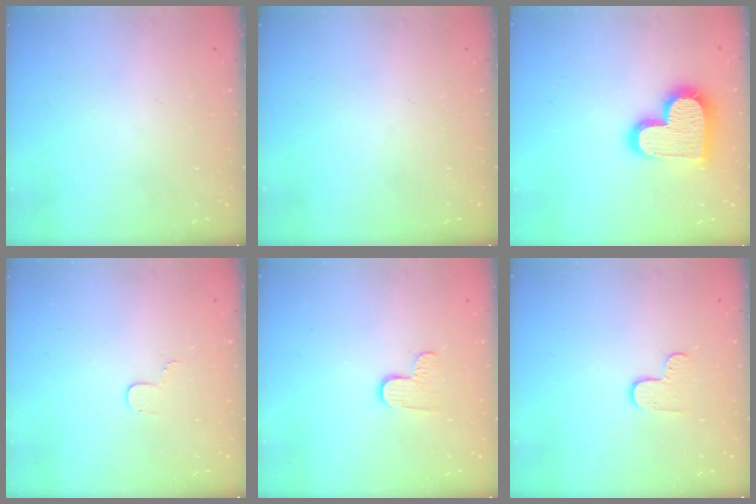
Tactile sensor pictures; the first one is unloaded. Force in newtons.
{"total": 0.0}
{"total": 17.5, "press": 17.4, "slide": 1.3}
{"total": 3.5, "press": 3.5, "slide": 0.4}
{"total": 5.5, "press": 5.5, "slide": 0.4}
{"total": 5.5, "press": 5.4, "slide": 0.6}